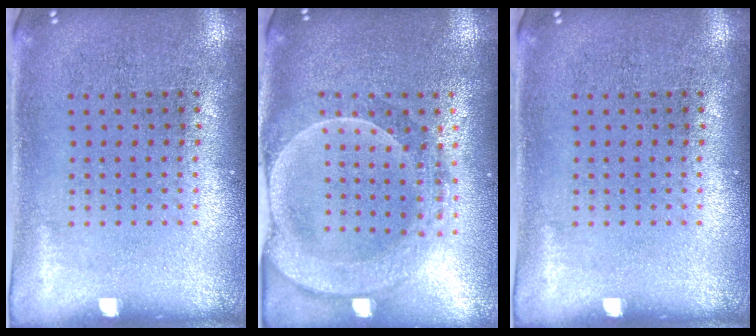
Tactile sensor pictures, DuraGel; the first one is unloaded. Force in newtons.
{"total": 2.2, "press": 2.0, "slide": 0.9}
{"total": 0.0}